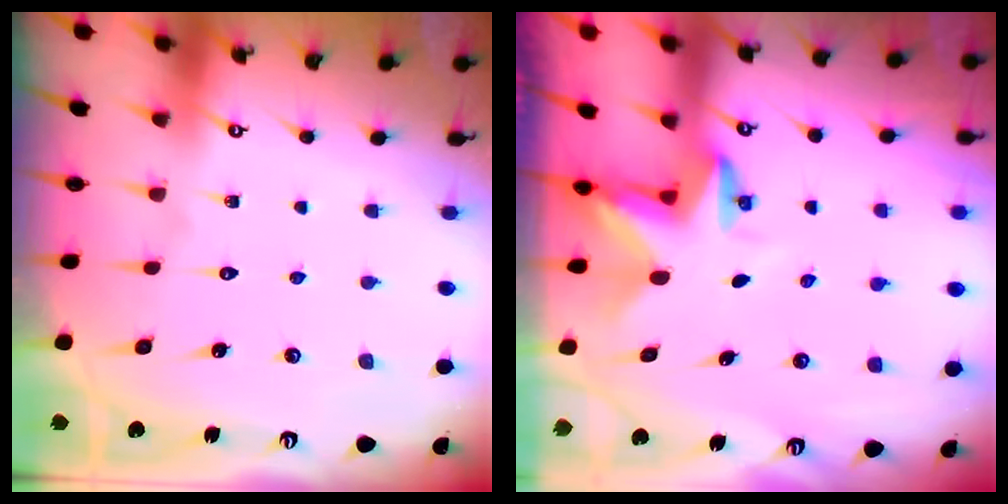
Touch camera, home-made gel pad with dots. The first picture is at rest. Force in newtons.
{"total": 2.8, "press": 2.8, "slide": 0.2}